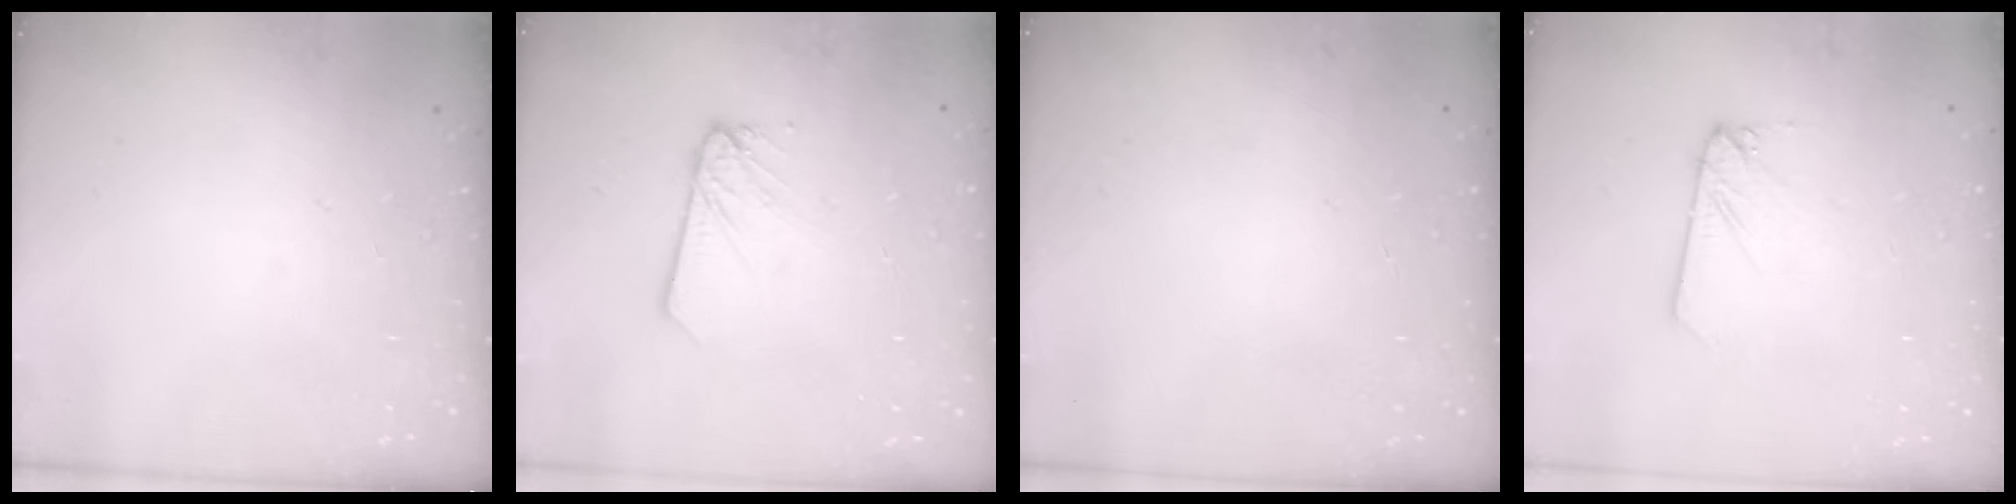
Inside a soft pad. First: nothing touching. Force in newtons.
{"total": 2.5, "press": 2.5, "slide": 0.1}
{"total": 0.0}
{"total": 2.3, "press": 2.3, "slide": 0.1}